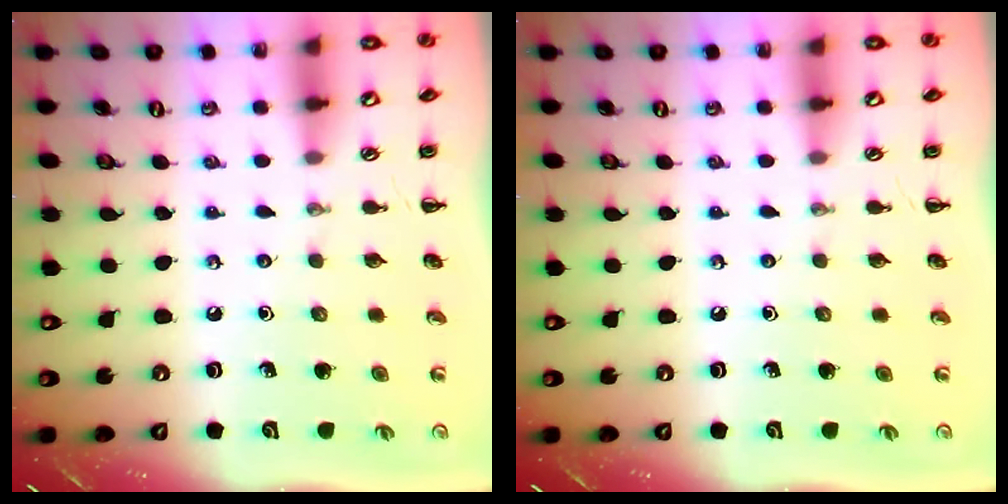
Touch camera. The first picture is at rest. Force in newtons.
{"total": 0.0}